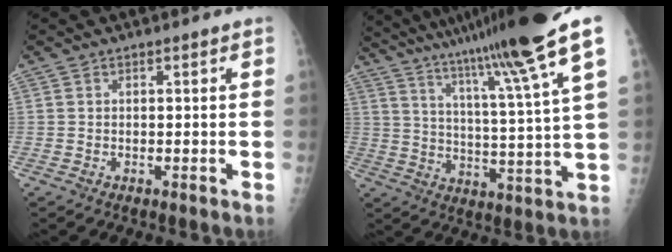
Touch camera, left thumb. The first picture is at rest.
{"total": 23.3, "force": [16.1, 0.4, 16.9], "torque": [-0.257, -0.064, 0.239]}